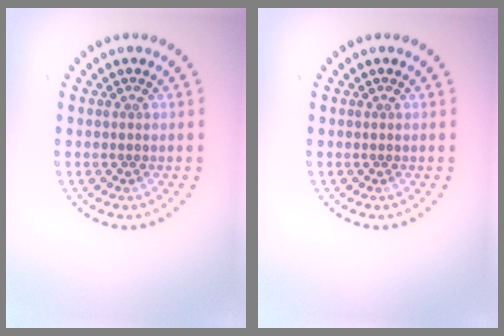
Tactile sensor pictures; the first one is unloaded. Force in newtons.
{"total": 0.0}